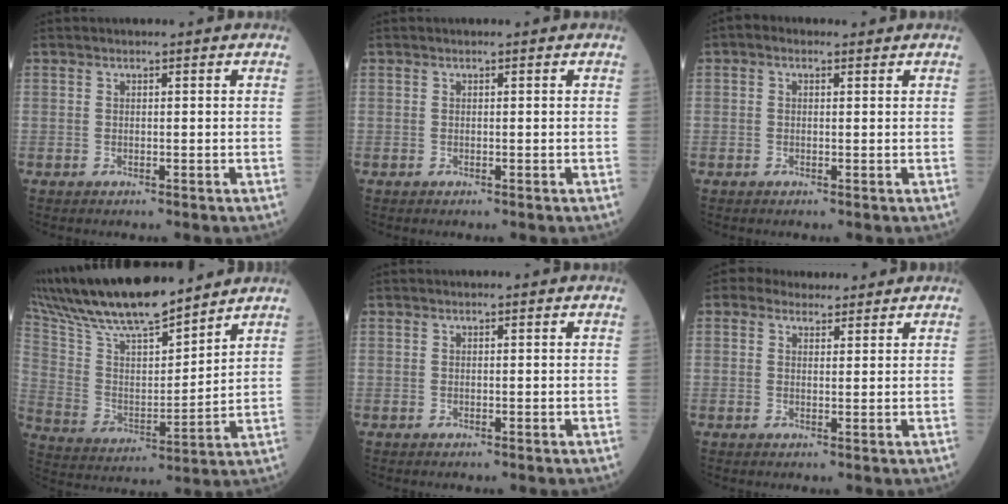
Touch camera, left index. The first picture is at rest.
{"total": 0.0}
{"total": 1.7, "force": [0.9, 1.1, 0.9], "torque": [-0.021, 0.016, 0.012]}
{"total": 20.1, "force": [17.3, 3.1, 9.7], "torque": [-0.191, 0.020, 0.314]}
{"total": 0.0}
{"total": 4.7, "force": [4.0, 2.3, 0.9], "torque": [-0.008, 0.016, 0.056]}